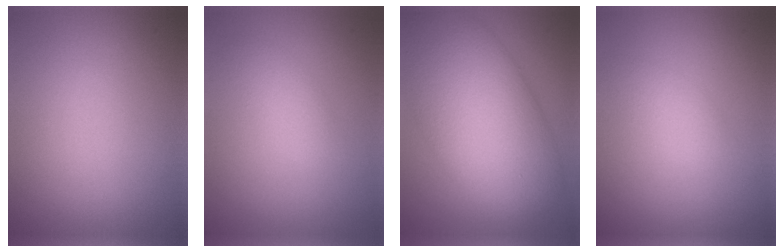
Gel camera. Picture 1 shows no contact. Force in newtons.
{"total": 1.9, "press": 1.9, "slide": 0.1}
{"total": 13.0, "press": 12.9, "slide": 0.8}
{"total": 1.8, "press": 1.8, "slide": 0.0}